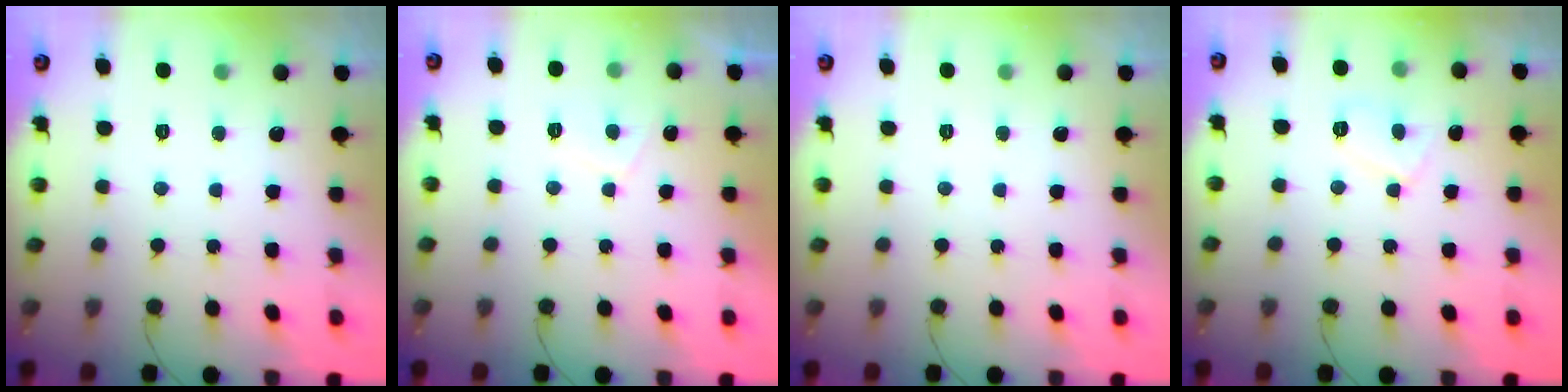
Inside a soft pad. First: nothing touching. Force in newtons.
{"total": 3.7, "press": 3.6, "slide": 0.8}
{"total": 0.0}
{"total": 5.0, "press": 5.0, "slide": 0.3}